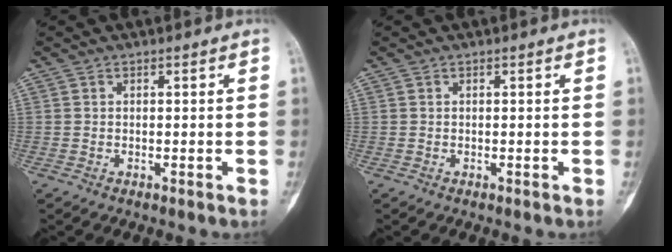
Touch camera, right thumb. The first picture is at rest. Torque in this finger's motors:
{"motor_torque": [0.34, -0.34, 0.00, 0.00, 0.00]}